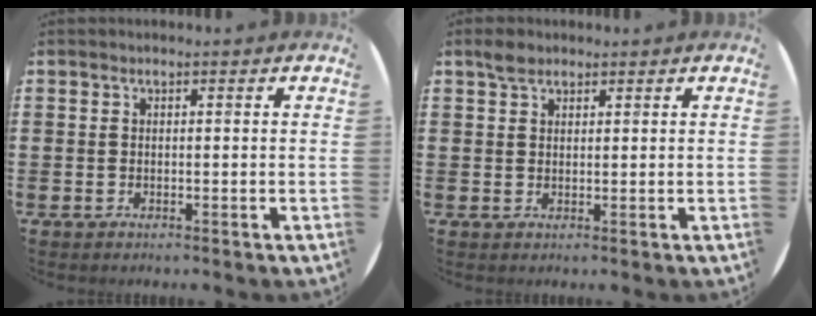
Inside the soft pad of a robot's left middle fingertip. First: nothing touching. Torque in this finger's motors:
{"motor_torque": [0.32, -0.05, -0.02, -0.02]}